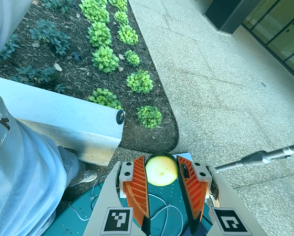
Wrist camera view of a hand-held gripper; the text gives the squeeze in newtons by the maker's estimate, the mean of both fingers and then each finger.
{"total": 10.6, "left": 11.6, "right": 9.5}